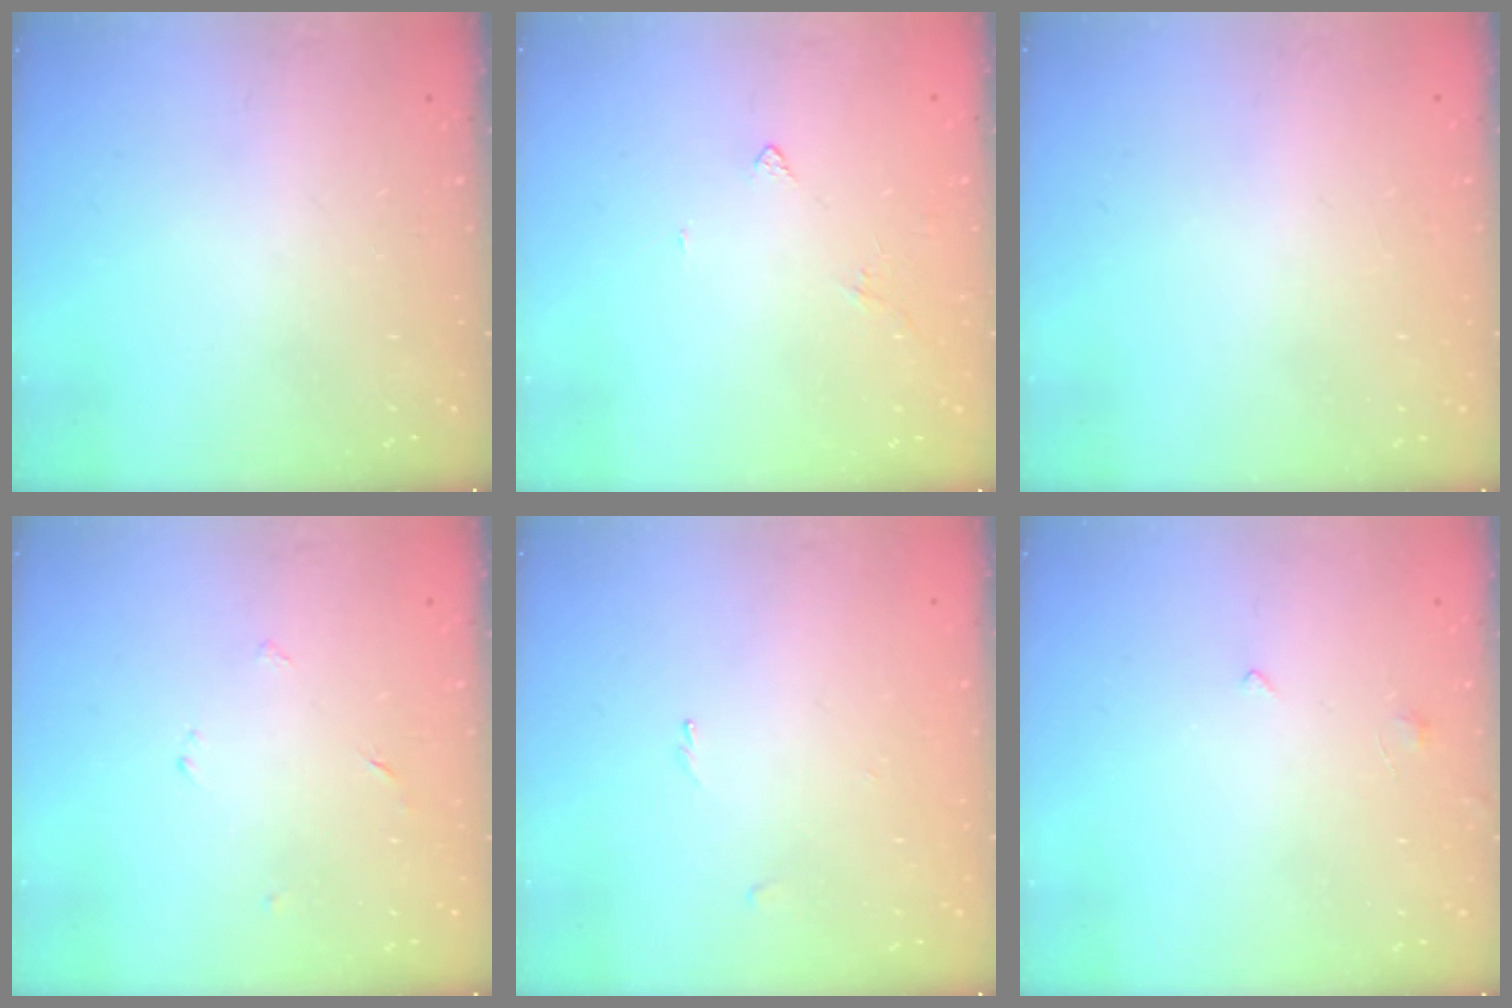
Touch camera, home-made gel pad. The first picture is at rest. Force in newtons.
{"total": 2.6, "press": 2.6, "slide": 0.6}
{"total": 1.9, "press": 1.9, "slide": 0.1}
{"total": 2.7, "press": 2.7, "slide": 0.3}
{"total": 0.0}
{"total": 0.9, "press": 0.8, "slide": 0.4}